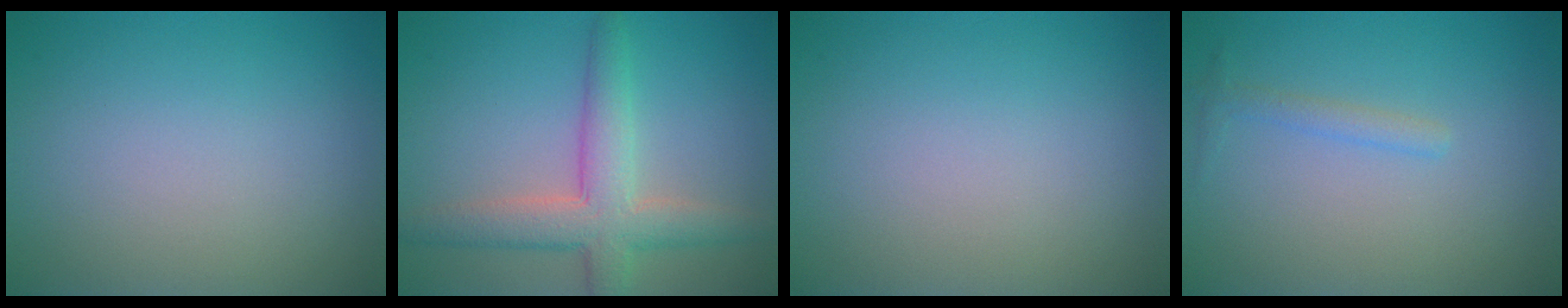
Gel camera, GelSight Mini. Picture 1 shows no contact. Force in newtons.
{"total": 5.2, "press": 5.2, "slide": 0.3}
{"total": 0.0}
{"total": 1.2, "press": 1.2, "slide": 0.0}